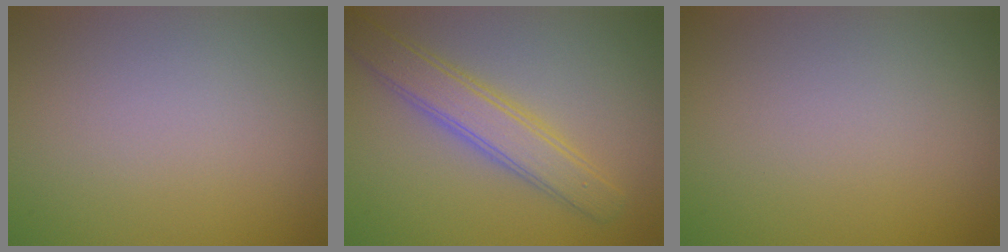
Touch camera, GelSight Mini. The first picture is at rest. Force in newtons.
{"total": 3.9, "press": 3.9, "slide": 0.1}
{"total": 0.0}